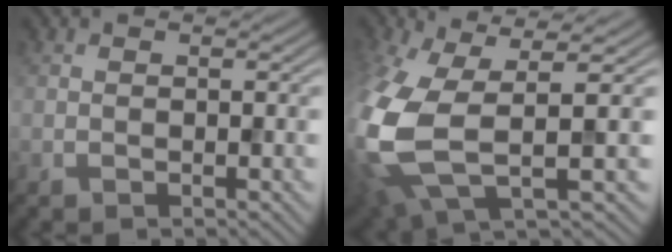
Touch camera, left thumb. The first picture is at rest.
{"total": 12.3, "force": [-1.0, 5.9, 10.8], "torque": [-0.286, -0.034, -0.006]}